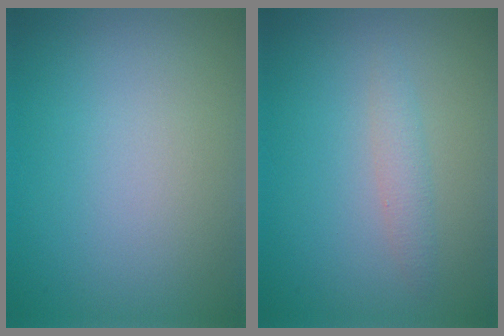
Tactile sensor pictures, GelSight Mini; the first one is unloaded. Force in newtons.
{"total": 1.4, "press": 1.4, "slide": 0.0}